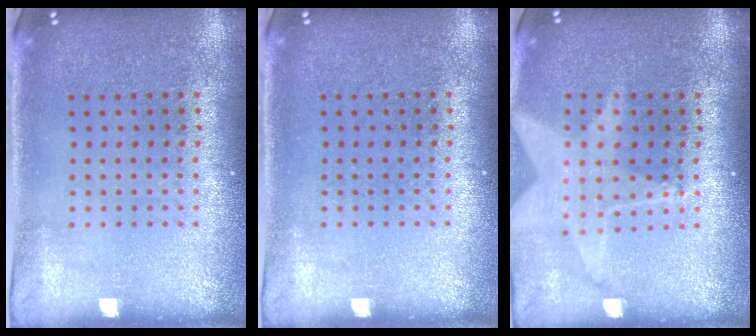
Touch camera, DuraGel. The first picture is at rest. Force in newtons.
{"total": 0.0}
{"total": 1.8, "press": 1.5, "slide": 1.1}